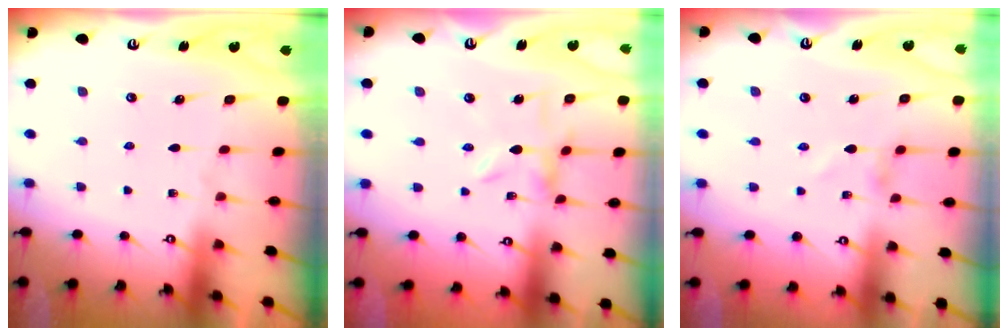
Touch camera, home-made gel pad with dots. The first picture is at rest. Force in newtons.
{"total": 1.6, "press": 1.6, "slide": 0.3}
{"total": 0.0}